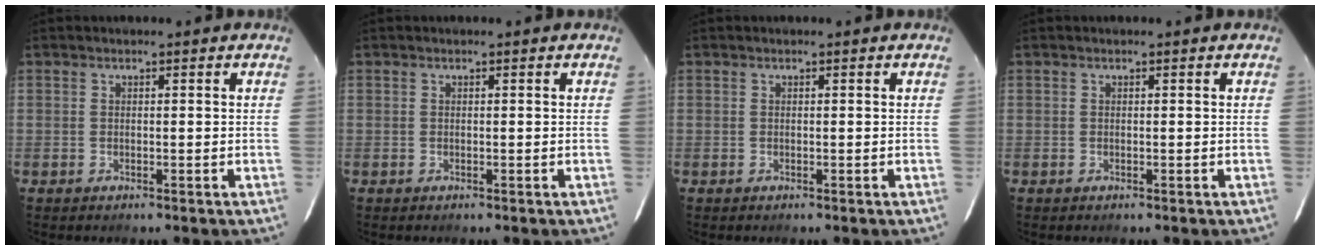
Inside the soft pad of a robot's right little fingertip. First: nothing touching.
{"total": 0.0}
{"total": 0.0}
{"total": 0.0}